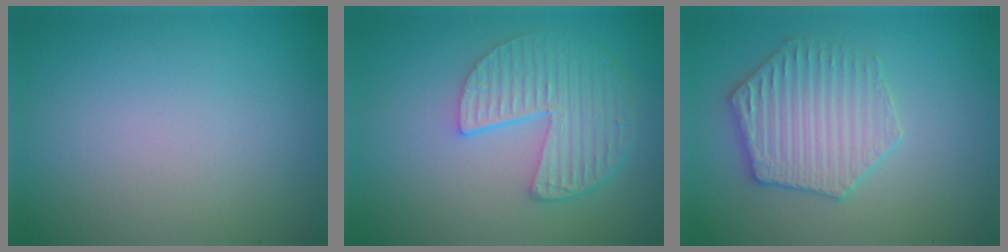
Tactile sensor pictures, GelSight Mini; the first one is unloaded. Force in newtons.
{"total": 5.4, "press": 4.1, "slide": 3.5}
{"total": 4.1, "press": 3.9, "slide": 1.0}